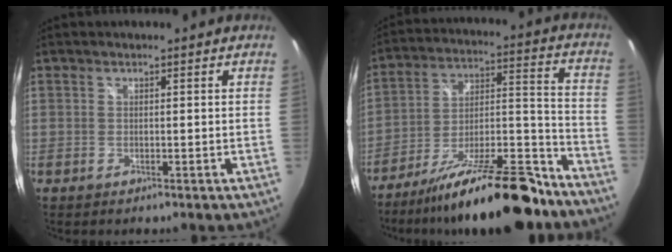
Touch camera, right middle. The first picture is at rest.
{"total": 21.6, "force": [-16.5, 5.1, 13.0], "torque": [-0.208, -0.002, -0.253]}